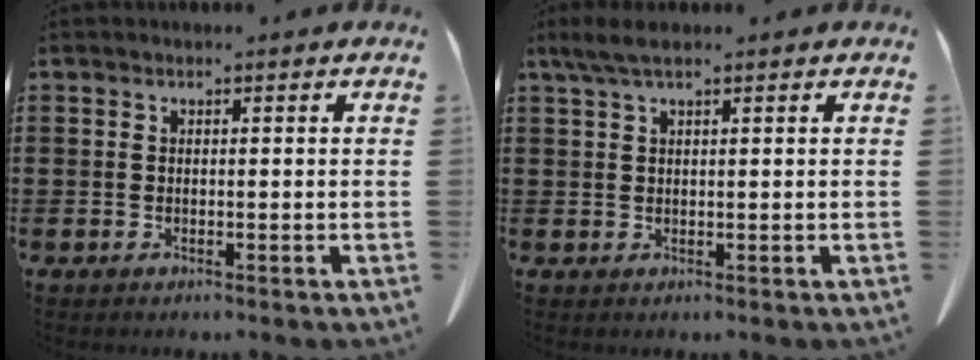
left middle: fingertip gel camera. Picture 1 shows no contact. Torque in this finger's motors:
{"motor_torque": [0.47, -0.20, 0.04, 0.03]}